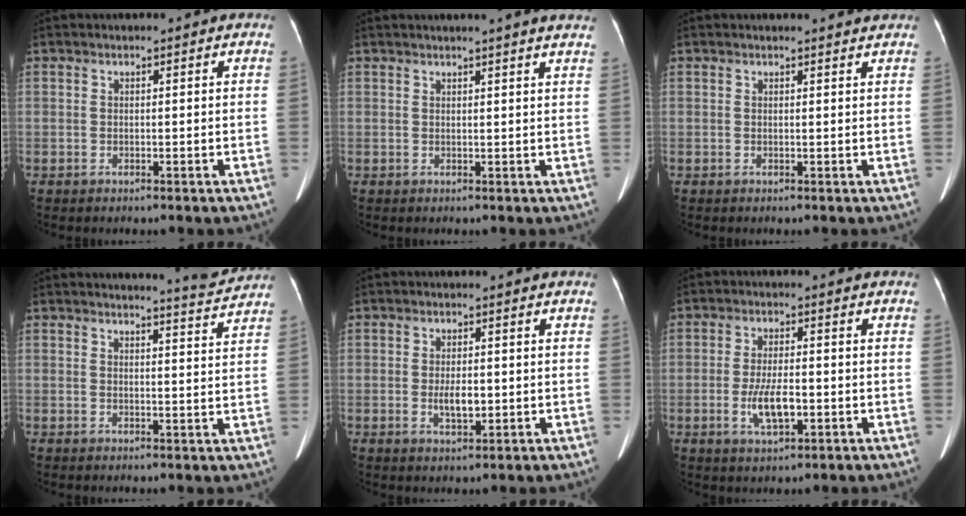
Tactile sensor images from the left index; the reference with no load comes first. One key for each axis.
{"total": 7.7, "fx": 6.9, "fy": -0.5, "fz": 3.4, "tx": -0.043, "ty": 0.012, "tz": 0.063}
{"total": 2.2, "fx": 2.2, "fy": 0.1, "fz": 0.2, "tx": -0.009, "ty": 0.001, "tz": 0.020}
{"total": 4.4, "fx": 4.3, "fy": -0.9, "fz": 0.2, "tx": -0.014, "ty": -0.022, "tz": 0.049}
{"total": 3.4, "fx": -0.5, "fy": 1.4, "fz": 3.1, "tx": -0.059, "ty": -0.003, "tz": -0.004}
{"total": 5.7, "fx": -1.6, "fy": 1.8, "fz": 5.2, "tx": -0.104, "ty": -0.003, "tz": -0.023}